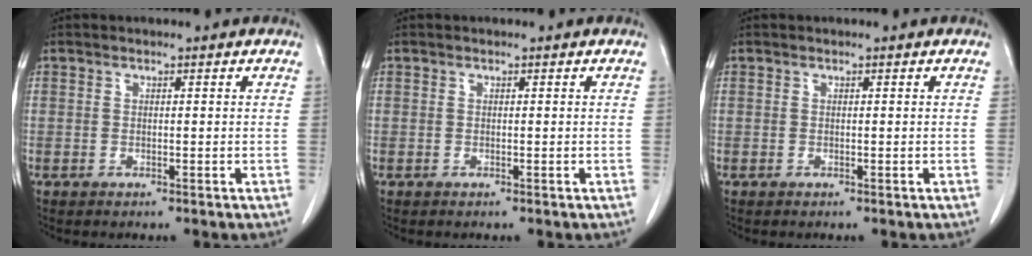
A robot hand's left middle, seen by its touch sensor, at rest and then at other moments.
{"total": 0.0}
{"total": 0.0}